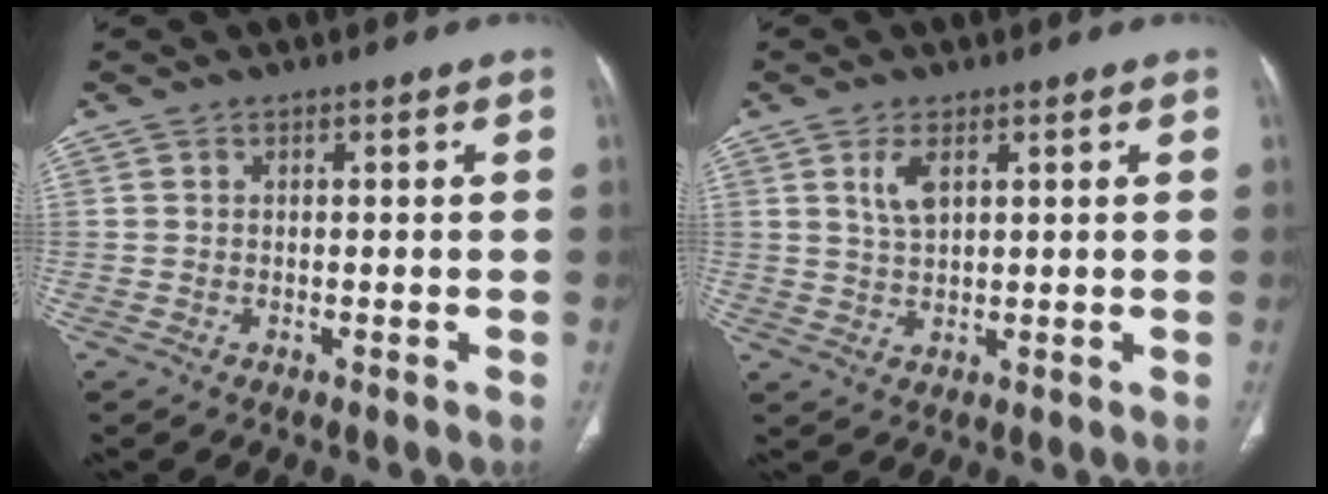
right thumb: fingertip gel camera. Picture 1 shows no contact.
{"total": 3.8, "force": [1.8, 1.7, 2.9], "torque": [-0.060, -0.008, 0.040]}